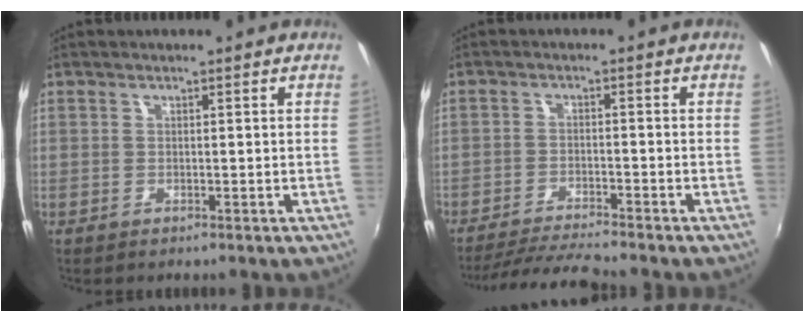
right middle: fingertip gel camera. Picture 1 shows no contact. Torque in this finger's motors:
{"motor_torque": [1.08, -1.06, 0.32, 0.21]}